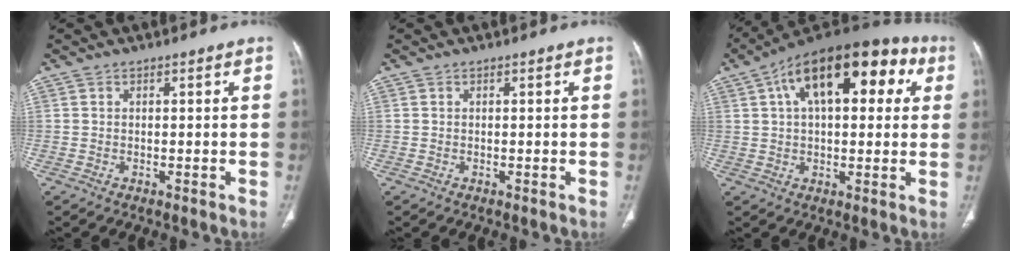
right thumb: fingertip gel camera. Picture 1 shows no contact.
{"total": 0.0}
{"total": 22.0, "force": [7.6, 11.1, 17.5], "torque": [-0.240, 0.039, 0.112]}